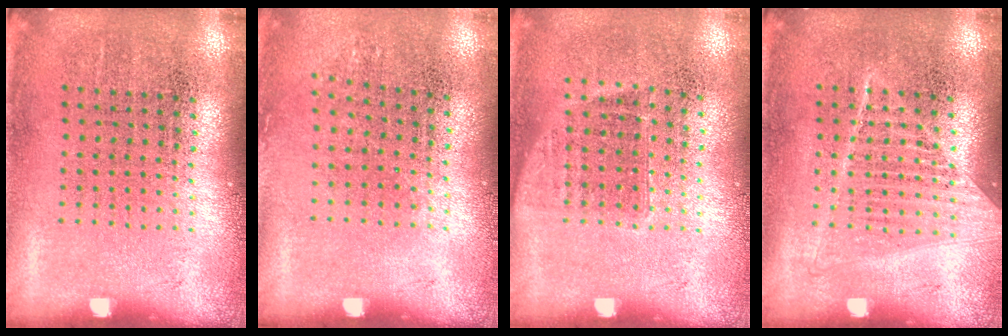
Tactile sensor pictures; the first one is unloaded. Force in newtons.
{"total": 0.8, "press": 0.7, "slide": 0.4}
{"total": 0.9, "press": 0.7, "slide": 0.5}
{"total": 1.1, "press": 1.0, "slide": 0.3}